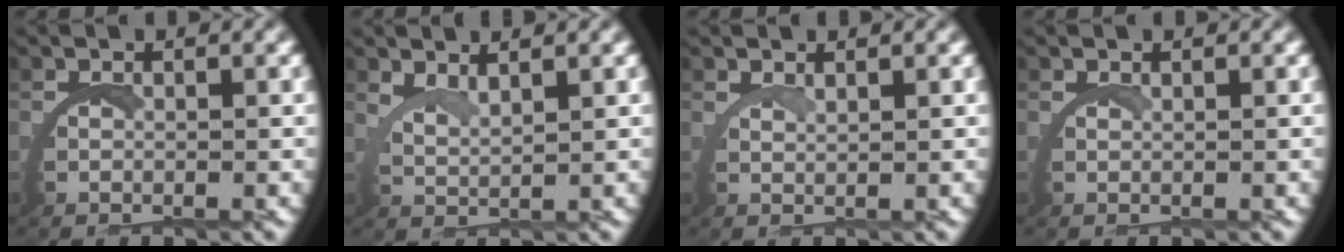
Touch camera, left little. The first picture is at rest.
{"total": 2.5, "force": [2.3, -0.3, 0.7], "torque": [-0.025, -0.004, 0.046]}
{"total": 1.8, "force": [1.4, -1.1, 0.0], "torque": [-0.003, 0.000, 0.027]}
{"total": 0.9, "force": [0.7, -0.6, 0.0], "torque": [-0.001, 0.002, 0.012]}